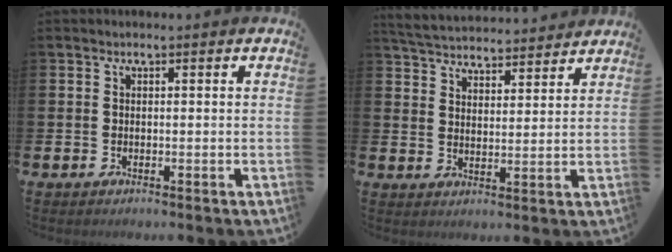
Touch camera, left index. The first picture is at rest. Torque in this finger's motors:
{"motor_torque": [1.04, -1.10, 0.22, 0.13]}